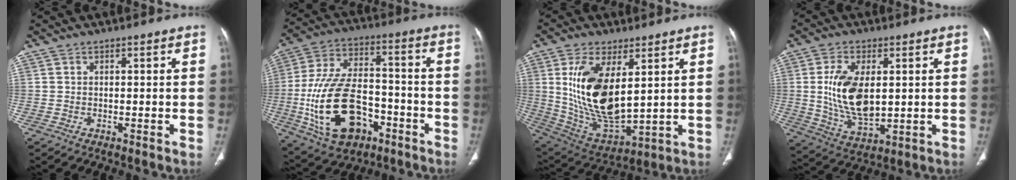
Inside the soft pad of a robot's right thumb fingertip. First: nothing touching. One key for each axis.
{"total": 21.9, "fx": -7.2, "fy": 13.2, "fz": 15.9, "tx": -0.291, "ty": 0.039, "tz": -0.108}
{"total": 18.4, "fx": 4.3, "fy": 8.7, "fz": 15.6, "tx": -0.290, "ty": -0.027, "tz": 0.103}
{"total": 13.3, "fx": 1.5, "fy": 7.0, "fz": 11.2, "tx": -0.208, "ty": -0.018, "tz": 0.038}